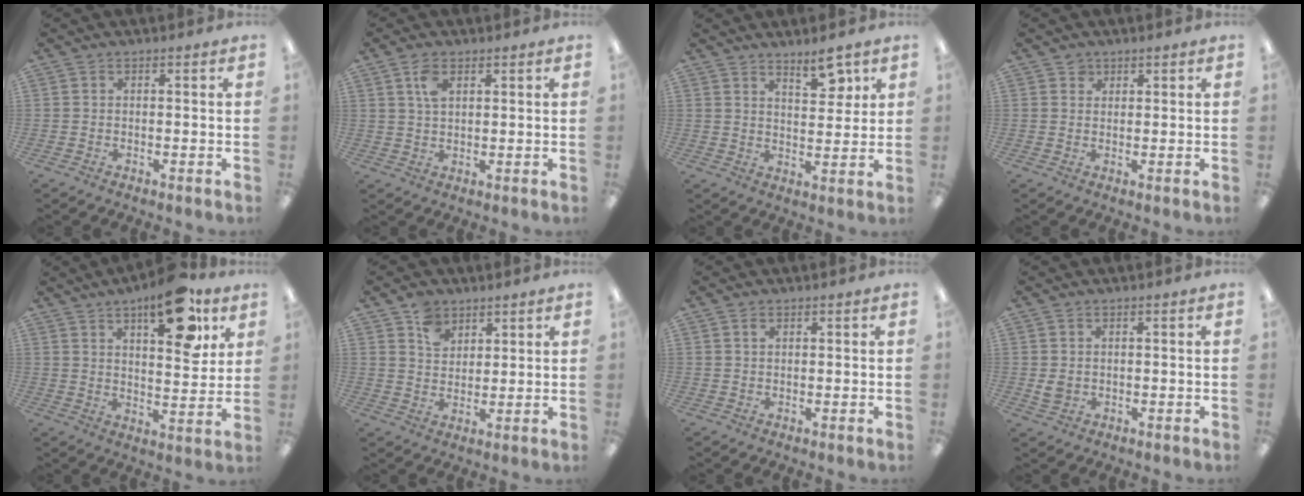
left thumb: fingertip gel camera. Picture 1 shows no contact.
{"total": 4.4, "force": [2.4, 2.2, 2.9], "torque": [-0.058, 0.000, 0.041]}
{"total": 7.2, "force": [5.3, 2.7, 4.2], "torque": [-0.037, -0.037, 0.085]}
{"total": 1.6, "force": [1.1, 1.1, 0.1], "torque": [0.004, -0.003, 0.020]}
{"total": 16.2, "force": [9.9, 6.3, 11.1], "torque": [-0.144, -0.050, 0.157]}
{"total": 6.3, "force": [4.3, 4.3, 1.8], "torque": [-0.028, -0.013, 0.080]}
{"total": 1.2, "force": [0.8, 0.7, 0.6], "torque": [-0.005, -0.002, 0.012]}
{"total": 2.5, "force": [0.3, 2.1, 1.4], "torque": [-0.019, 0.000, 0.005]}